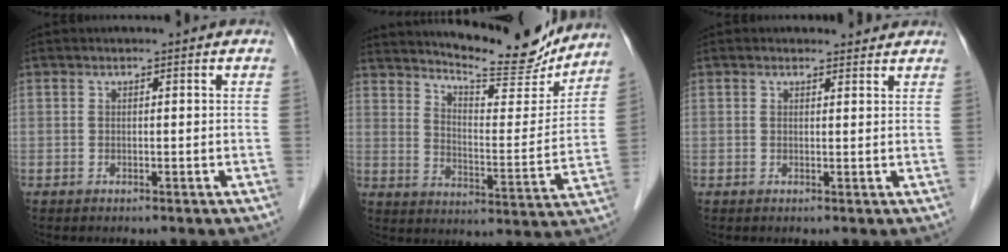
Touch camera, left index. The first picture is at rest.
{"total": 18.2, "force": [16.6, 2.4, 7.1], "torque": [-0.112, -0.035, 0.227]}
{"total": 1.6, "force": [1.5, 0.6, 0.0], "torque": [-0.005, -0.002, 0.012]}